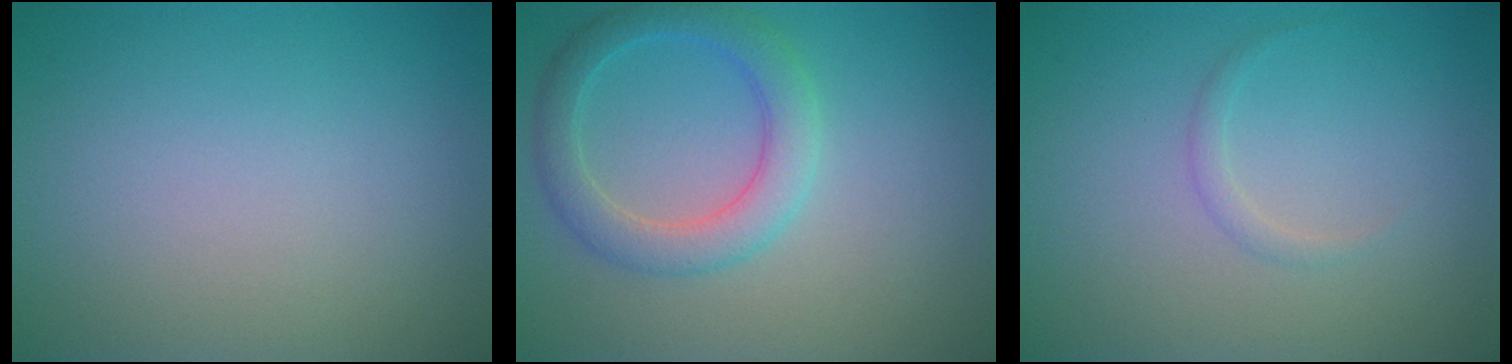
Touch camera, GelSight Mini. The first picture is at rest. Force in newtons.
{"total": 3.7, "press": 3.6, "slide": 0.3}
{"total": 0.8, "press": 0.8, "slide": 0.1}